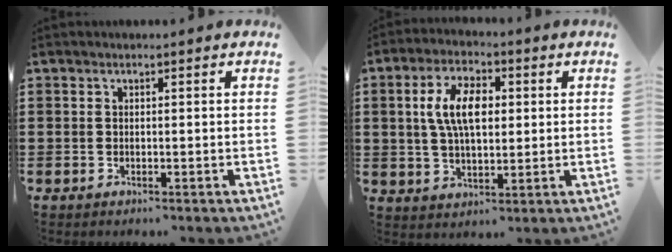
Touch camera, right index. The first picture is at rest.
{"total": 8.0, "force": [1.2, 4.1, 6.7], "torque": [-0.145, 0.012, 0.017]}